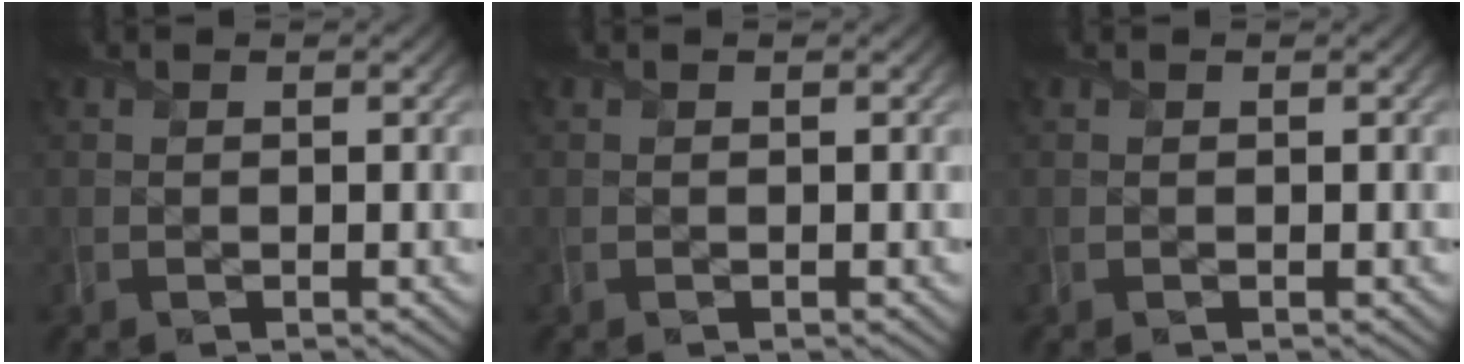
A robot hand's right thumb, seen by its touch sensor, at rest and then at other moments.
{"total": 0.0}
{"total": 0.0}